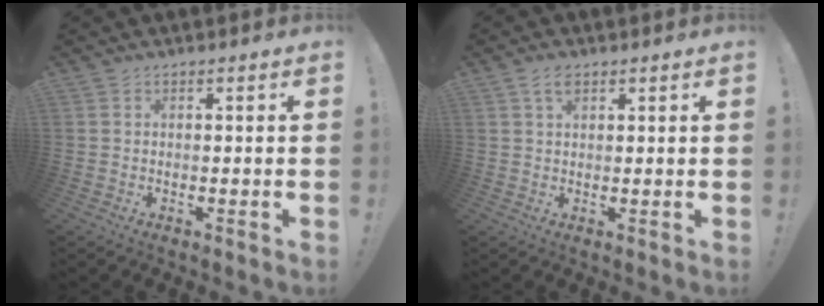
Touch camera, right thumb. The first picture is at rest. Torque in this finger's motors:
{"motor_torque": [-0.28, 0.22, -0.06, 0.28, -0.01]}